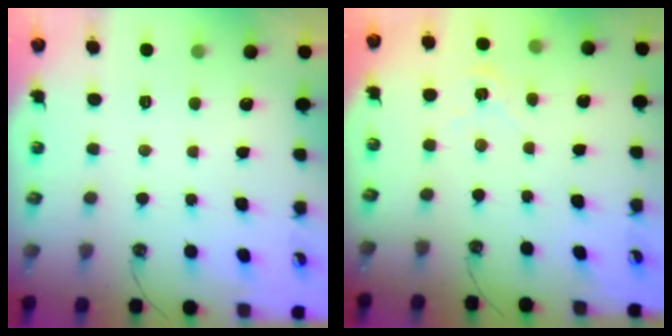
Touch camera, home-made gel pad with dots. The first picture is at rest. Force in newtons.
{"total": 2.1, "press": 2.1, "slide": 0.2}